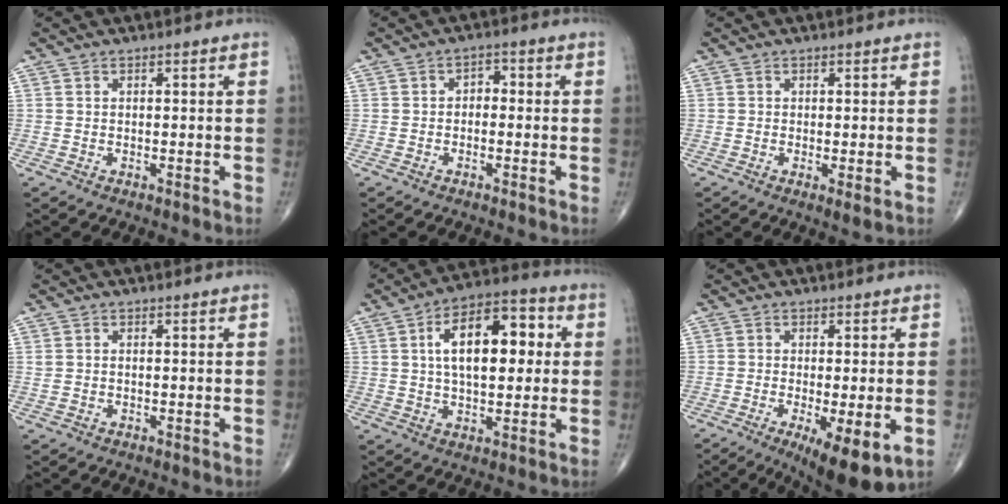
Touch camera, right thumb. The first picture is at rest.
{"total": 2.4, "force": [-0.3, 1.7, 1.6], "torque": [-0.008, 0.013, -0.015]}
{"total": 1.7, "force": [-0.3, 0.3, 1.7], "torque": [-0.036, -0.009, -0.007]}
{"total": 0.9, "force": [0.0, 0.7, 0.6], "torque": [-0.022, 0.007, 0.004]}
{"total": 15.4, "force": [2.8, 7.8, 13.0], "torque": [-0.185, 0.019, 0.039]}
{"total": 10.8, "force": [-3.8, 3.1, 9.6], "torque": [-0.147, -0.020, -0.054]}